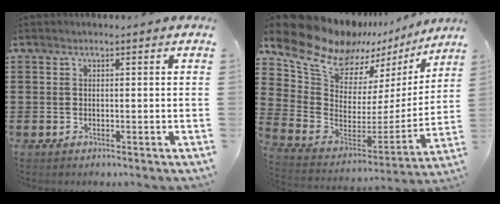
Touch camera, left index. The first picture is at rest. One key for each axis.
{"total": 11.7, "fx": 10.2, "fy": 4.8, "fz": 3.3, "tx": -0.119, "ty": -0.078, "tz": 0.179}